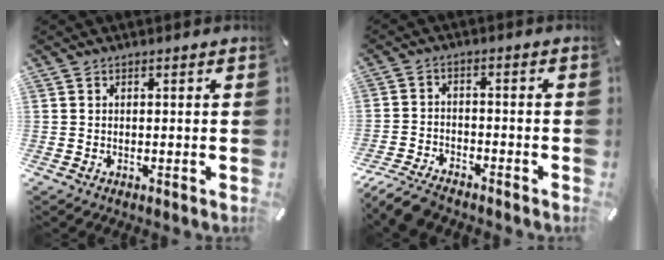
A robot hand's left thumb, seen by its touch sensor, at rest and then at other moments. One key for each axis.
{"total": 6.8, "fx": -6.1, "fy": 2.0, "fz": 2.4, "tx": -0.053, "ty": 0.023, "tz": -0.119}